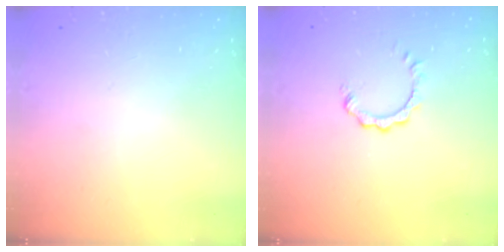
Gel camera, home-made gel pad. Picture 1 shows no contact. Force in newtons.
{"total": 1.7, "press": 1.7, "slide": 0.3}